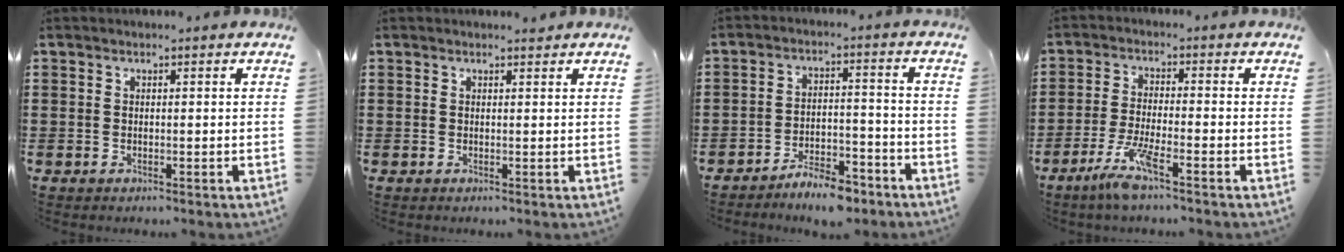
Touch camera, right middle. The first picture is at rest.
{"total": 0.5, "force": [0.4, 0.3, 0.1], "torque": [0.004, -0.002, 0.007]}
{"total": 6.2, "force": [-5.6, 1.2, 2.3], "torque": [-0.038, 0.011, -0.107]}
{"total": 5.9, "force": [-3.8, 0.4, 4.5], "torque": [-0.098, -0.011, -0.073]}